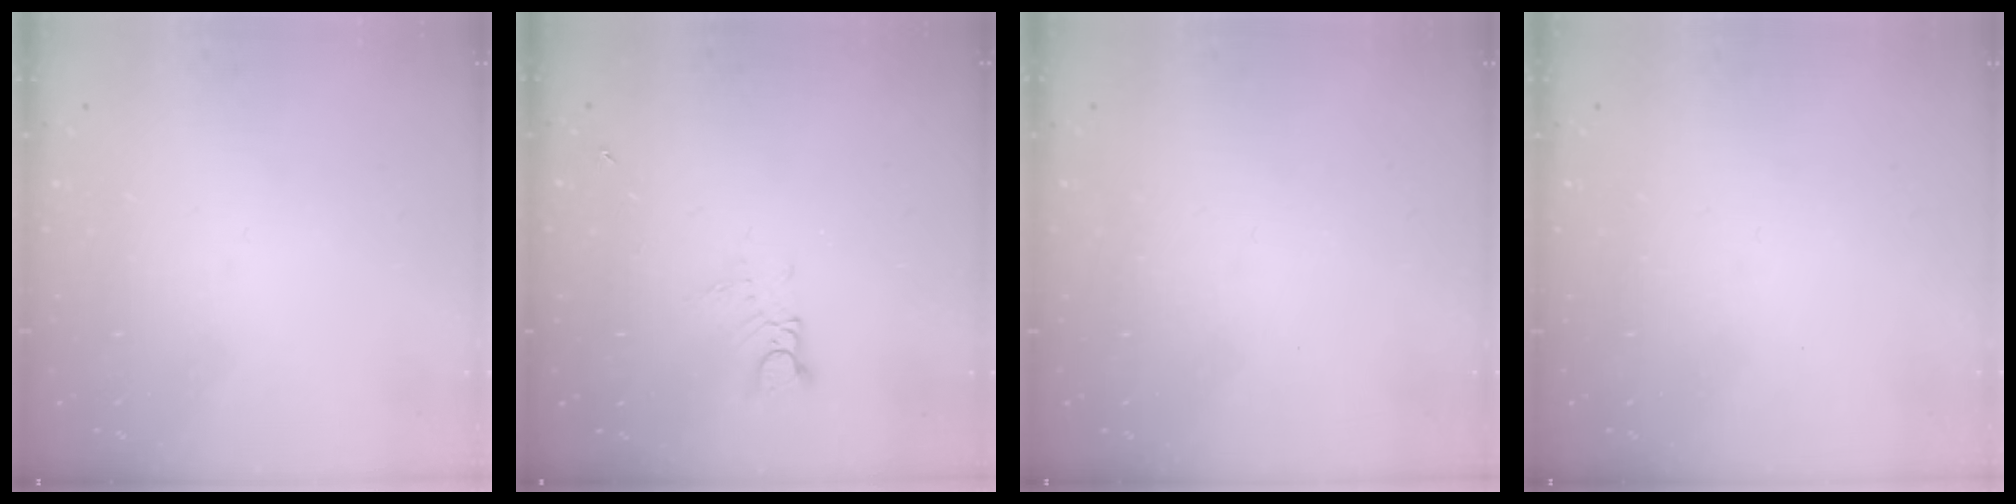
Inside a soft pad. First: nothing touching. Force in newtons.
{"total": 2.9, "press": 2.9, "slide": 0.3}
{"total": 0.0}
{"total": 0.0}